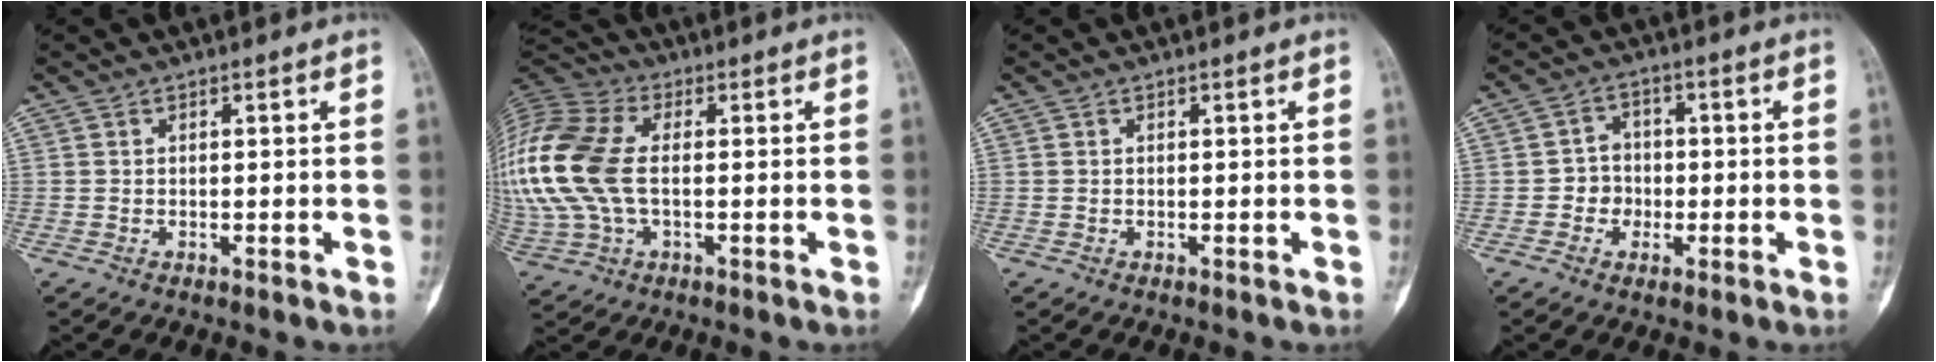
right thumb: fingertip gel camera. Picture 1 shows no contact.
{"total": 20.1, "force": [0.3, 12.1, 16.1], "torque": [-0.398, 0.012, 0.007]}
{"total": 0.0}
{"total": 4.6, "force": [-1.1, 4.2, 1.6], "torque": [0.003, 0.012, -0.026]}